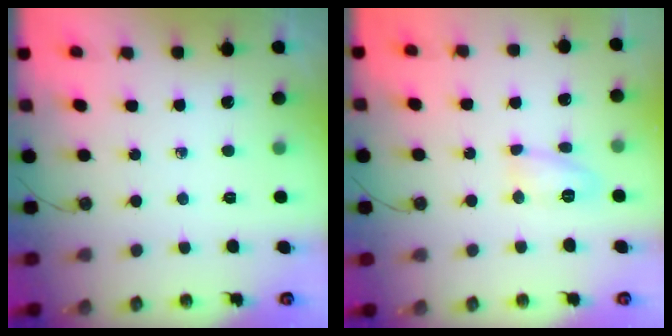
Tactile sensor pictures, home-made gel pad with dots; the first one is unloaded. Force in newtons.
{"total": 8.9, "press": 7.6, "slide": 4.5}